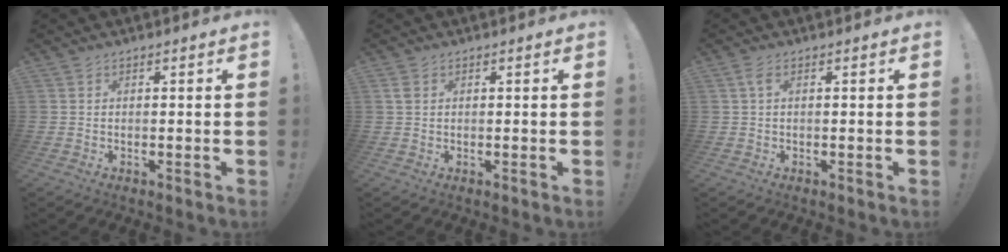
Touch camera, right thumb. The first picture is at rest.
{"total": 1.9, "force": [0.9, 1.2, 1.1], "torque": [-0.018, 0.001, 0.015]}
{"total": 2.0, "force": [0.4, 0.6, 1.8], "torque": [-0.039, 0.003, 0.008]}